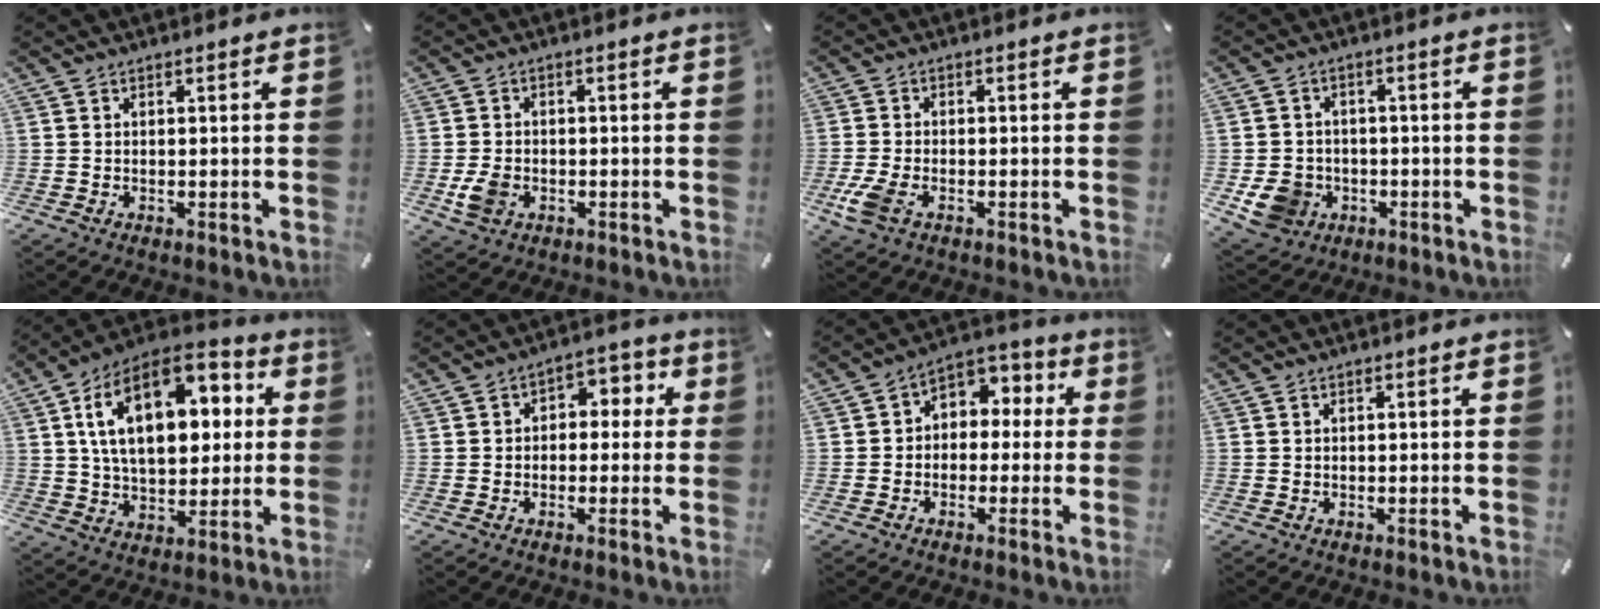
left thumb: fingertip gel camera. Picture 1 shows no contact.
{"total": 4.6, "force": [-1.3, 3.7, 2.5], "torque": [-0.052, -0.002, -0.025]}
{"total": 5.1, "force": [-2.5, 2.6, 3.7], "torque": [-0.095, -0.006, -0.048]}
{"total": 8.1, "force": [-2.3, 7.4, 2.6], "torque": [-0.073, 0.014, -0.040]}
{"total": 20.8, "force": [6.4, 12.6, 15.2], "torque": [-0.274, -0.011, 0.103]}
{"total": 4.7, "force": [-1.0, 4.0, 2.3], "torque": [-0.022, 0.015, -0.028]}
{"total": 5.8, "force": [-0.8, 5.4, 1.9], "torque": [-0.024, 0.012, -0.019]}
{"total": 0.0}